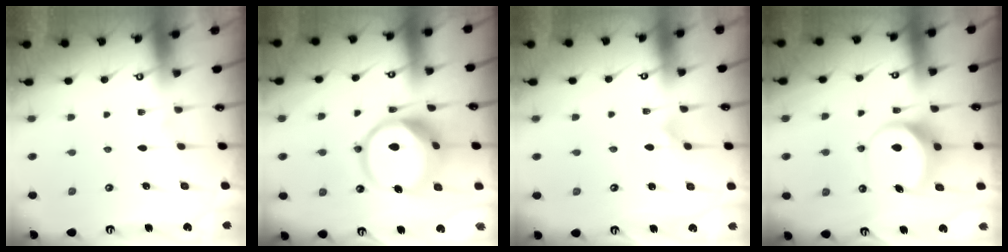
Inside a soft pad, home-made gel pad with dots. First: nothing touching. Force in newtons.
{"total": 15.6, "press": 15.5, "slide": 1.8}
{"total": 2.8, "press": 2.8, "slide": 0.2}
{"total": 7.0, "press": 7.0, "slide": 0.9}